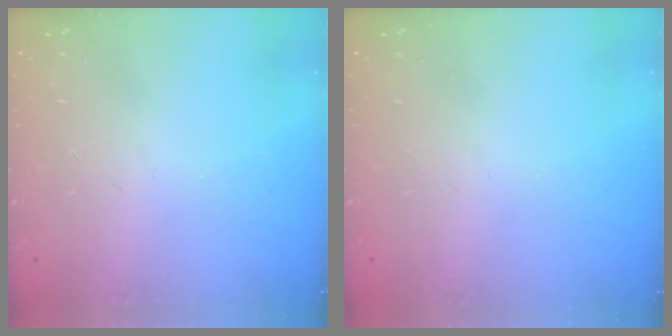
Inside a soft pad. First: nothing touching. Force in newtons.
{"total": 0.0}